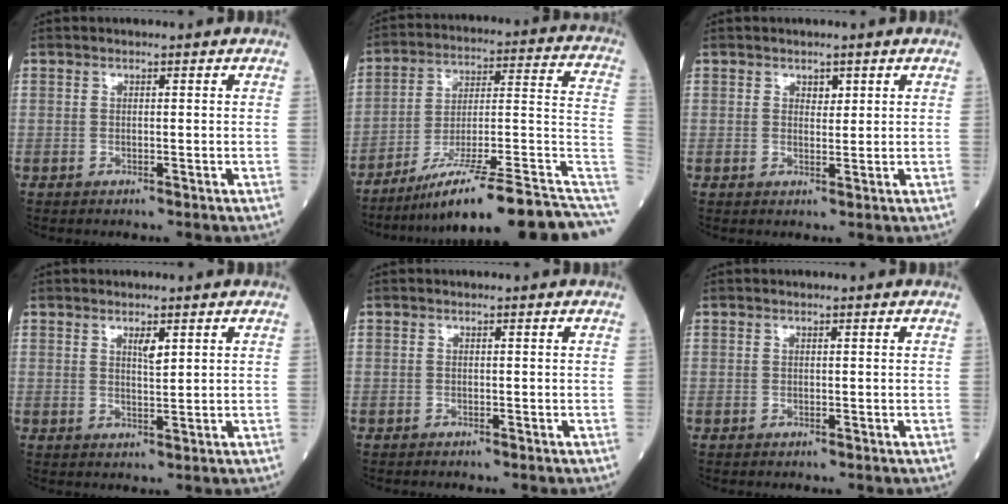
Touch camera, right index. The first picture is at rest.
{"total": 23.9, "force": [-17.2, 1.8, 16.4], "torque": [-0.160, 0.024, -0.262]}
{"total": 1.3, "force": [0.8, 0.7, 0.7], "torque": [-0.005, -0.002, 0.012]}
{"total": 2.2, "force": [1.2, 0.4, 1.8], "torque": [-0.033, -0.002, 0.022]}
{"total": 0.0}
{"total": 0.0}